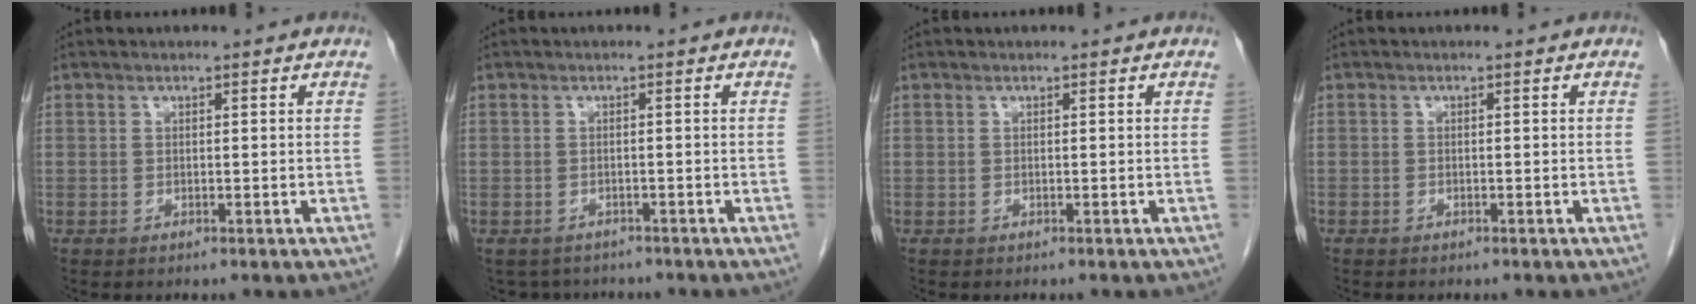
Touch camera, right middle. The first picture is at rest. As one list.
[{"total": 5.1, "force": [-4.5, 2.2, 0.3], "torque": [0.003, 0.002, -0.060]}, {"total": 0.0}, {"total": 0.5, "force": [-0.4, 0.3, 0.1], "torque": [-0.007, 0.002, -0.008]}]